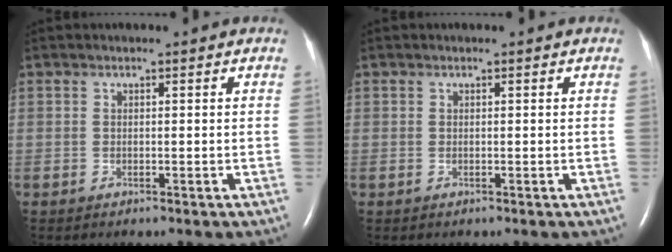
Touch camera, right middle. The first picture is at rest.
{"total": 0.0}